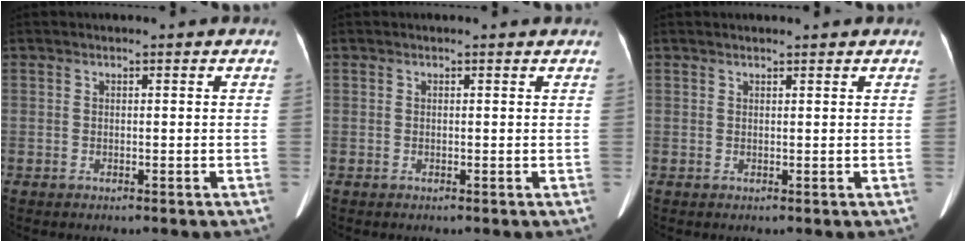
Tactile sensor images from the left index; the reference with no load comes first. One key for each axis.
{"total": 0.7, "fx": 0.7, "fy": 0.0, "fz": 0.0, "tx": -0.011, "ty": -0.006, "tz": 0.003}
{"total": 2.2, "fx": 2.0, "fy": 0.2, "fz": 1.0, "tx": -0.014, "ty": 0.017, "tz": 0.029}